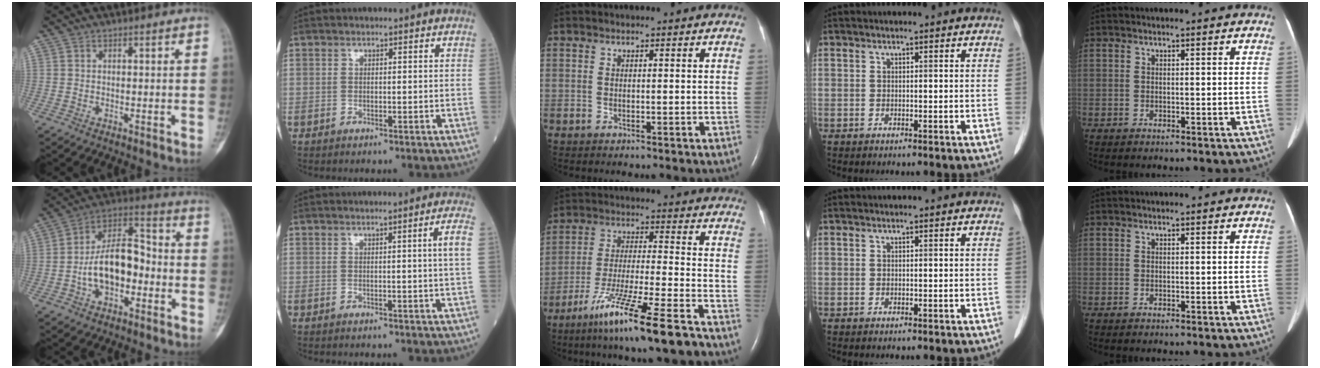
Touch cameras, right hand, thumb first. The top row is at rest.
{"thumb": {"total": 14.2, "force": [-3.2, 8.4, 11.1], "torque": [-0.175, 0.048, -0.062]}, "index": {"total": 2.6, "force": [0.3, -0.9, 2.4], "torque": [-0.035, -0.004, 0.008]}, "middle": {"total": 14.0, "force": [-9.4, -0.6, 10.3], "torque": [-0.199, -0.046, -0.170]}}